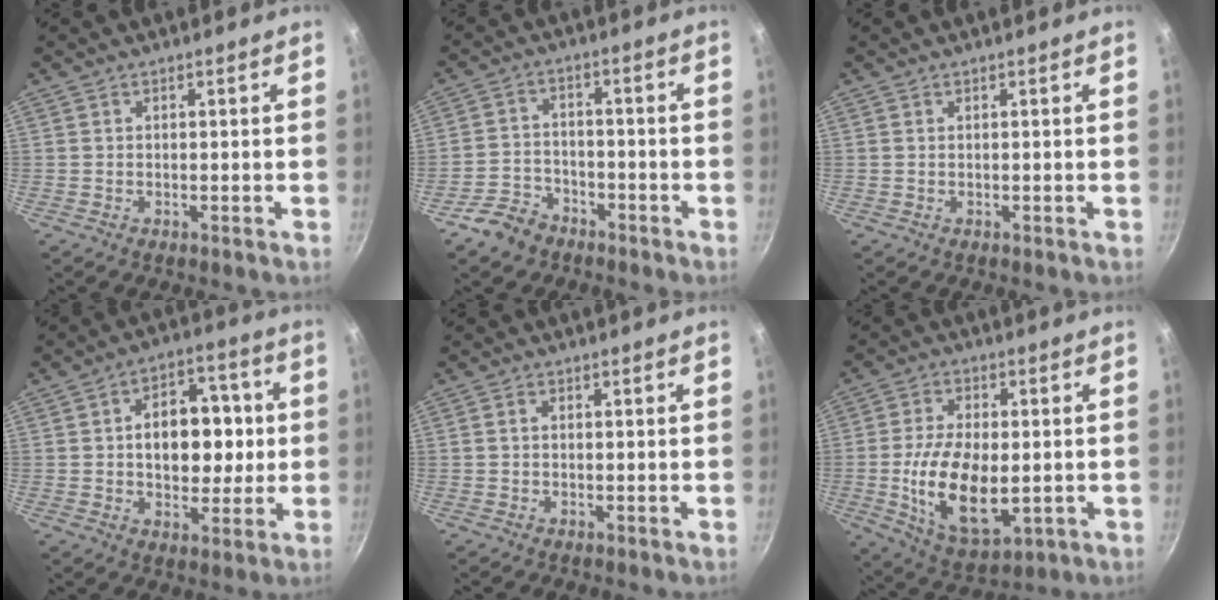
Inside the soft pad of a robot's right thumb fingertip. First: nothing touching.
{"total": 6.6, "force": [-4.6, 4.4, 2.0], "torque": [-0.029, 0.045, -0.084]}
{"total": 0.0}
{"total": 14.3, "force": [0.8, 9.8, 10.4], "torque": [-0.103, 0.017, 0.006]}
{"total": 1.1, "force": [0.1, 0.8, 0.7], "torque": [-0.010, 0.006, 0.000]}
{"total": 15.9, "force": [-1.7, 8.6, 13.2], "torque": [-0.233, -0.005, -0.019]}